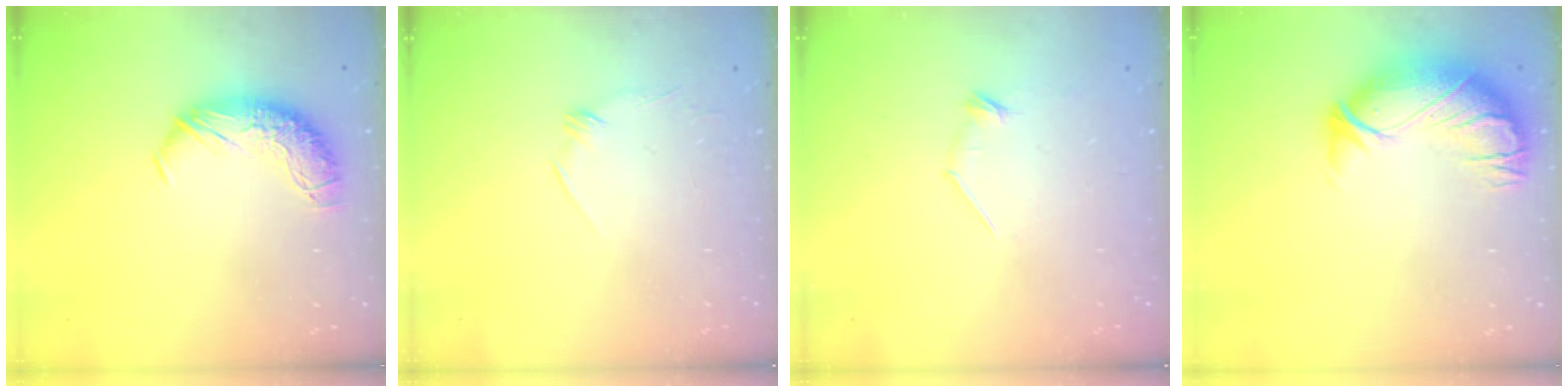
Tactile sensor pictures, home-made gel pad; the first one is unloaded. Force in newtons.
{"total": 8.5, "press": 8.5, "slide": 0.4}
{"total": 7.8, "press": 7.8, "slide": 0.5}
{"total": 3.0, "press": 0.3, "slide": 3.0}